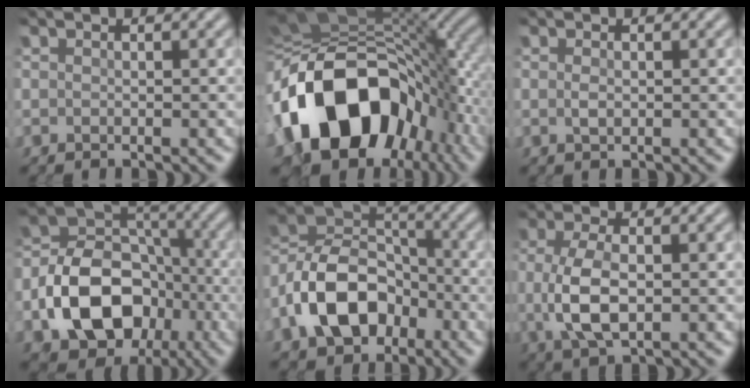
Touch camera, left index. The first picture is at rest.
{"total": 16.4, "force": [-4.4, 11.7, 10.7], "torque": [-0.178, -0.007, -0.077]}
{"total": 0.9, "force": [0.1, 0.3, 0.8], "torque": [-0.022, 0.003, 0.003]}
{"total": 11.4, "force": [-3.9, 8.1, 6.9], "torque": [-0.131, 0.009, -0.071]}
{"total": 10.0, "force": [-4.1, 6.7, 6.2], "torque": [-0.127, 0.009, -0.087]}
{"total": 5.0, "force": [-0.3, 2.3, 4.4], "torque": [-0.110, -0.005, -0.001]}